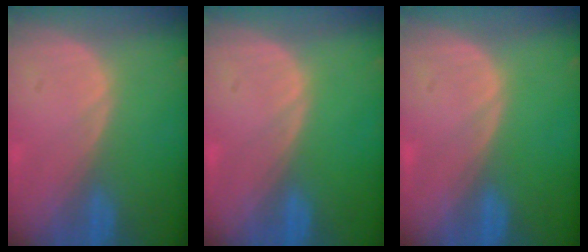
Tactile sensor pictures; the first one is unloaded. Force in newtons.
{"total": 0.0}
{"total": 0.0}